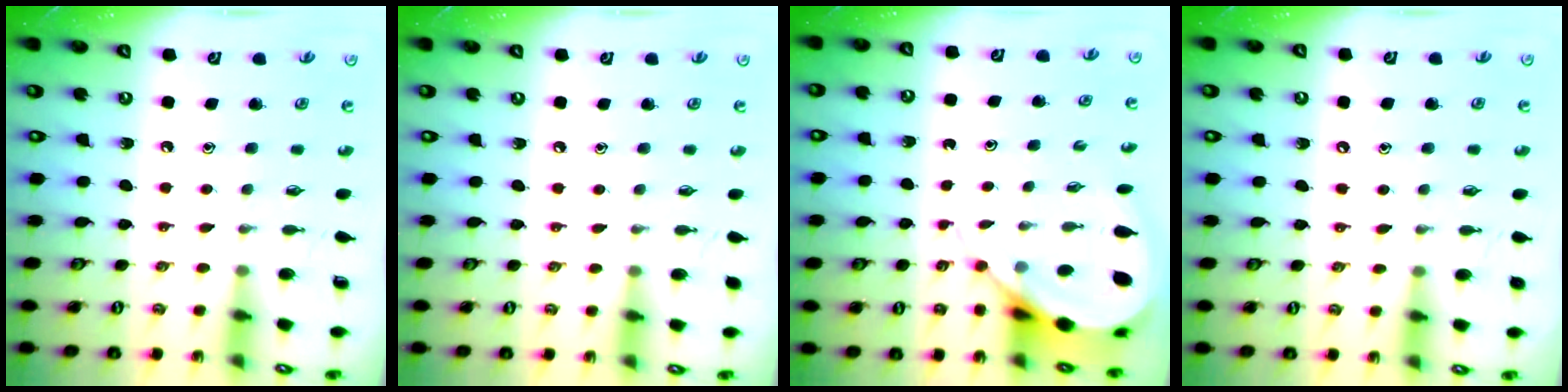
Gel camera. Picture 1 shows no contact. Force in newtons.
{"total": 0.0}
{"total": 8.2, "press": 8.2, "slide": 0.9}
{"total": 5.3, "press": 5.2, "slide": 0.8}